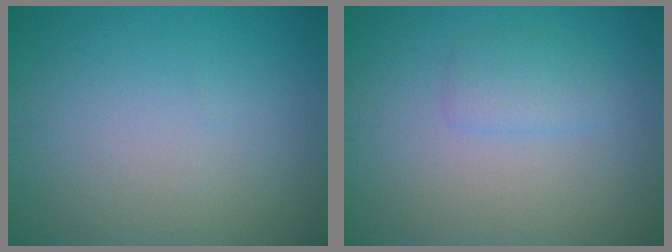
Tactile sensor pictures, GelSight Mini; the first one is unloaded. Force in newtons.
{"total": 1.7, "press": 1.7, "slide": 0.2}